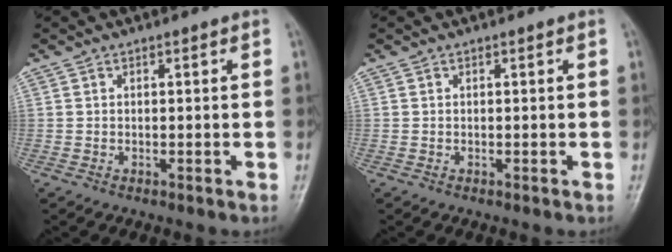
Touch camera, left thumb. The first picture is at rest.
{"total": 0.0}